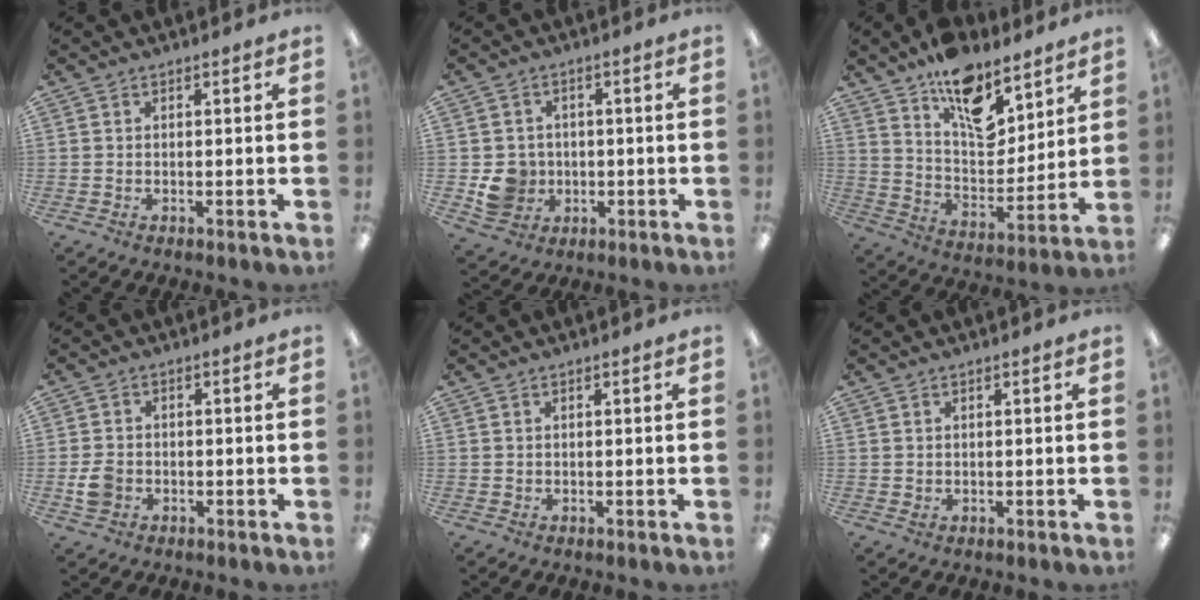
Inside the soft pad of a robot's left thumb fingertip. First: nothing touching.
{"total": 6.9, "force": [-1.1, 6.5, 2.0], "torque": [-0.040, 0.012, -0.013]}
{"total": 15.0, "force": [10.5, 7.5, 7.6], "torque": [-0.110, -0.069, 0.186]}
{"total": 4.4, "force": [-1.3, 3.5, 2.2], "torque": [-0.034, 0.003, -0.023]}
{"total": 0.7, "force": [0.3, 0.6, 0.1], "torque": [-0.001, 0.005, 0.004]}
{"total": 1.0, "force": [0.4, 0.9, 0.3], "torque": [0.001, 0.002, 0.004]}